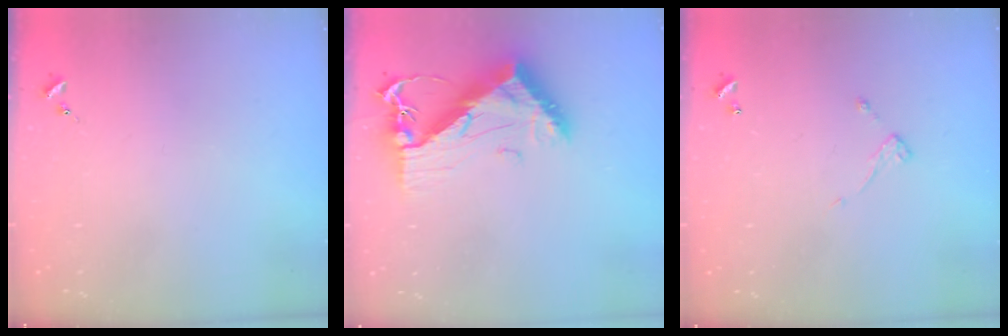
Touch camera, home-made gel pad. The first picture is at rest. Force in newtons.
{"total": 12.5, "press": 12.4, "slide": 1.1}
{"total": 4.5, "press": 4.5, "slide": 0.5}